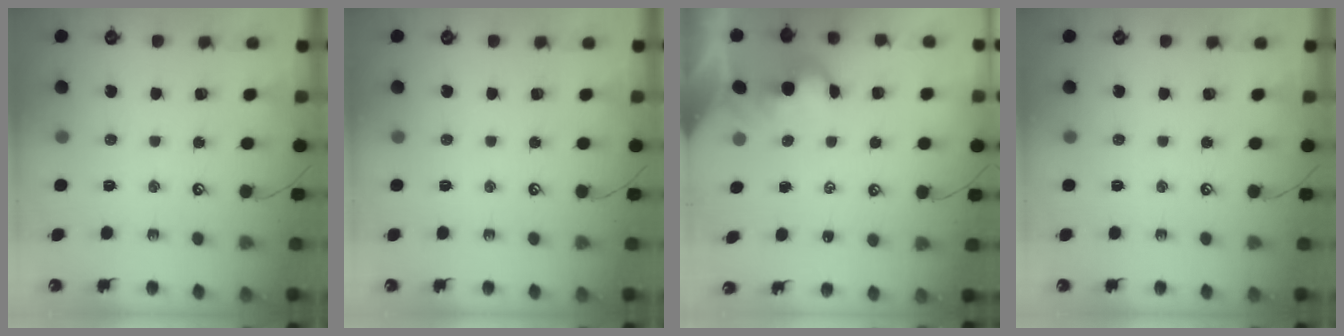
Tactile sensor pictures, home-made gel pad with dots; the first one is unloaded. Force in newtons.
{"total": 0.0}
{"total": 2.2, "press": 2.2, "slide": 0.4}
{"total": 0.0}